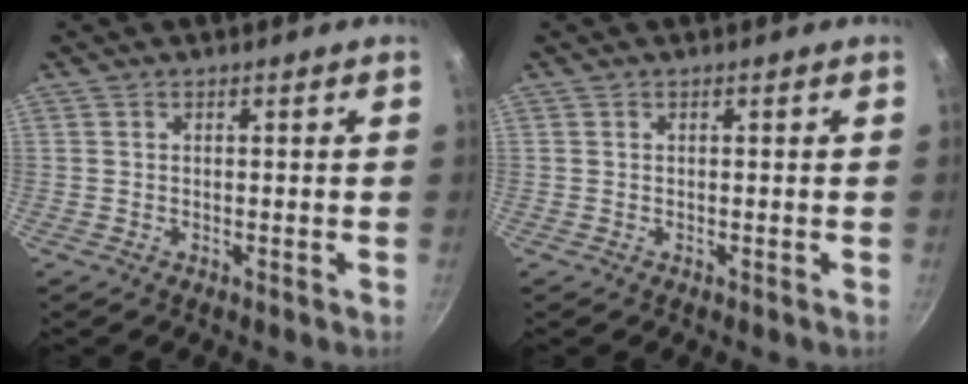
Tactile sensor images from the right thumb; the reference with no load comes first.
{"total": 0.0}